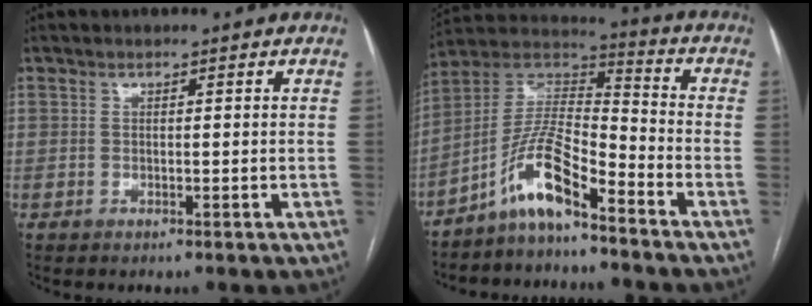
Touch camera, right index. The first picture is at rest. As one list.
[{"total": 10.4, "force": [-7.1, 1.6, 7.4], "torque": [-0.156, 0.020, -0.136]}]